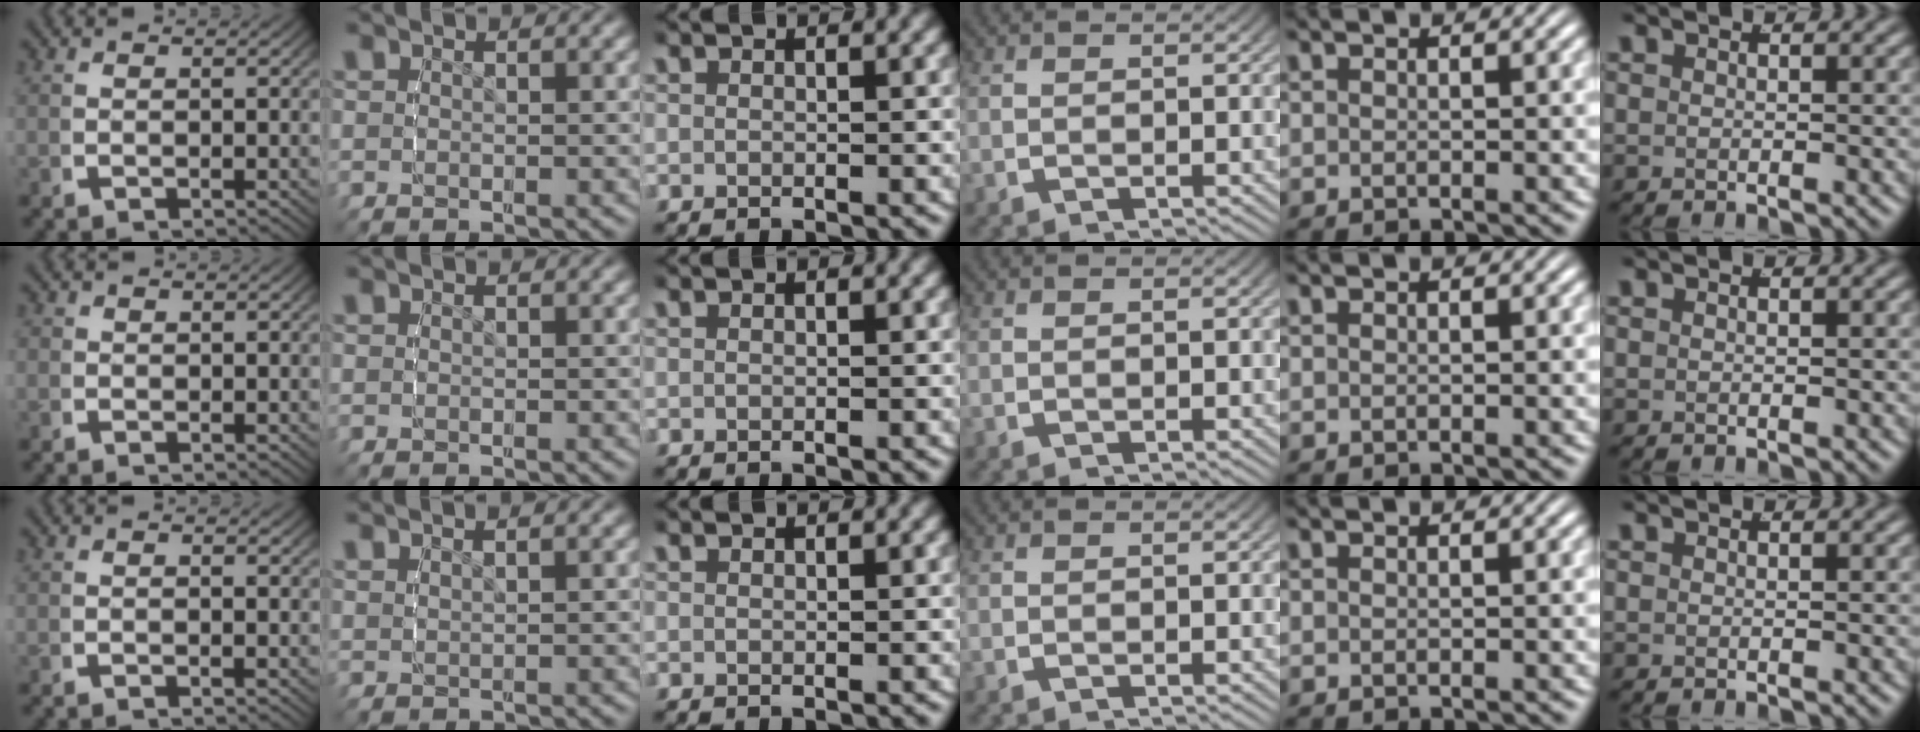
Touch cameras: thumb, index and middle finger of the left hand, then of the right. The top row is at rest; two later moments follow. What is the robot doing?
{"motion": "lift_and_place", "object": "toy banana"}